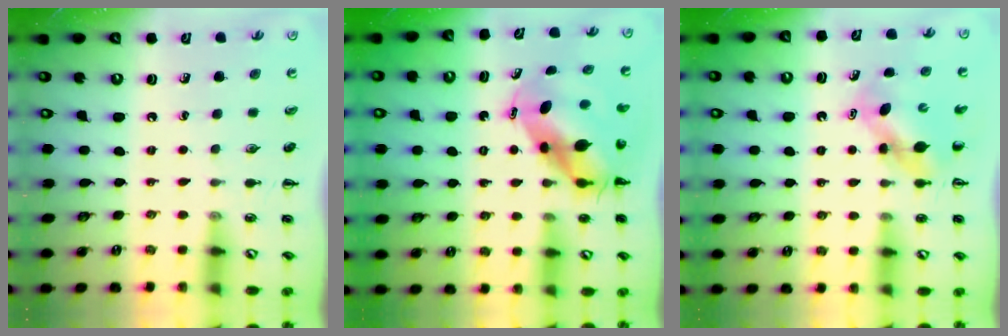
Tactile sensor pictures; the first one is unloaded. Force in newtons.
{"total": 8.0, "press": 7.7, "slide": 2.0}
{"total": 5.6, "press": 5.6, "slide": 0.8}